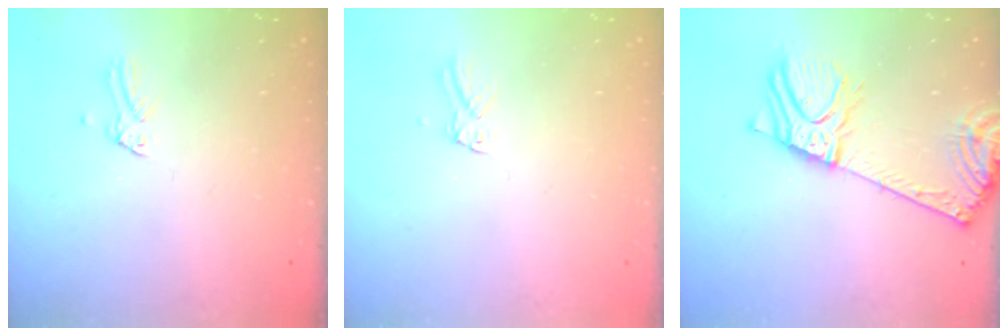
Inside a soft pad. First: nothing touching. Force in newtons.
{"total": 1.5, "press": 1.5, "slide": 0.1}
{"total": 15.4, "press": 14.9, "slide": 3.7}